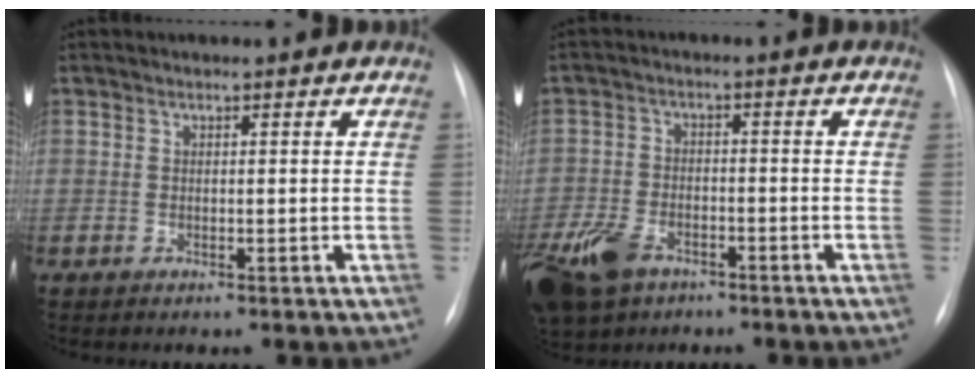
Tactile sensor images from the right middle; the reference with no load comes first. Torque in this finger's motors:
{"motor_torque": [0.89, -0.84, 0.26, 0.07]}